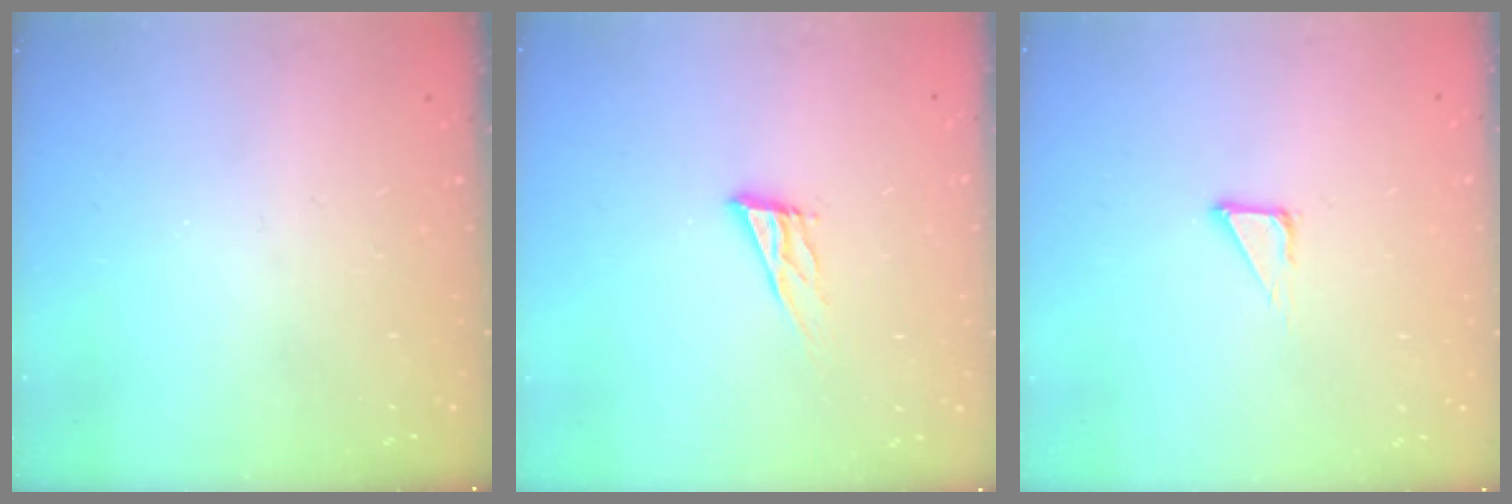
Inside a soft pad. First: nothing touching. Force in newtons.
{"total": 9.3, "press": 9.0, "slide": 2.5}
{"total": 3.4, "press": 3.4, "slide": 0.2}